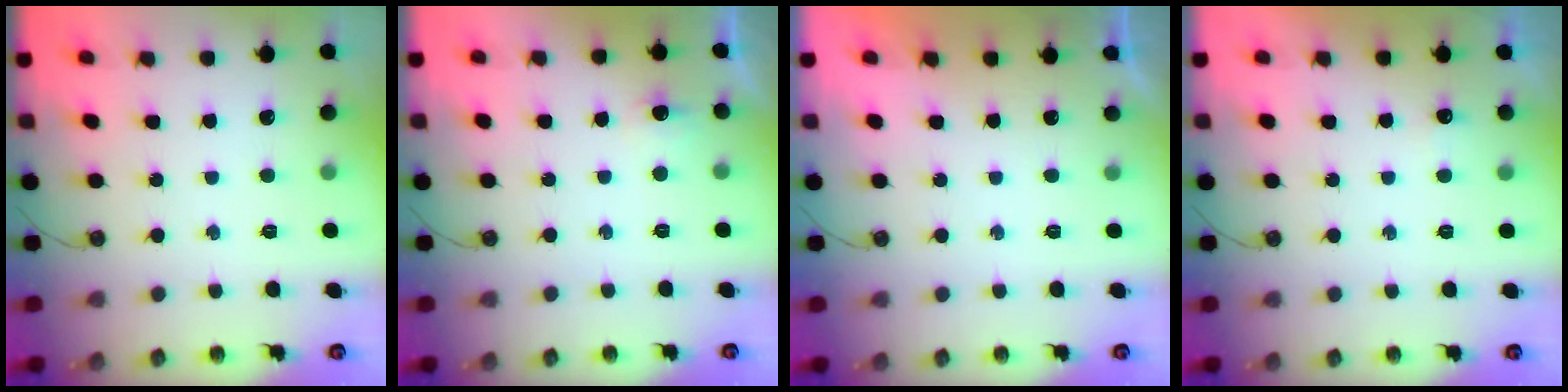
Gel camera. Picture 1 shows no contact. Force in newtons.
{"total": 5.9, "press": 5.4, "slide": 2.2}
{"total": 0.0}
{"total": 2.8, "press": 2.7, "slide": 0.4}